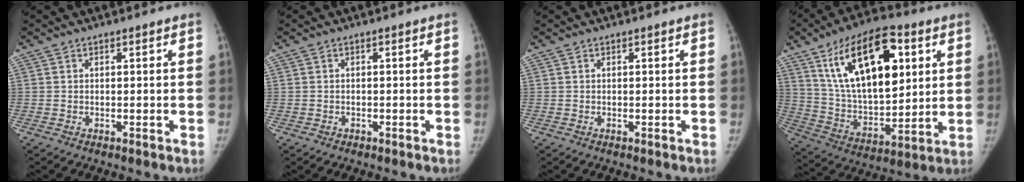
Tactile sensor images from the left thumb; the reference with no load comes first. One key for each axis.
{"total": 0.8, "fx": -0.5, "fy": 0.7, "fz": 0.1, "tx": 0.001, "ty": 0.004, "tz": -0.008}
{"total": 0.0}
{"total": 23.9, "fx": 9.4, "fy": 12.0, "fz": 18.5, "tx": -0.275, "ty": -0.028, "tz": 0.165}